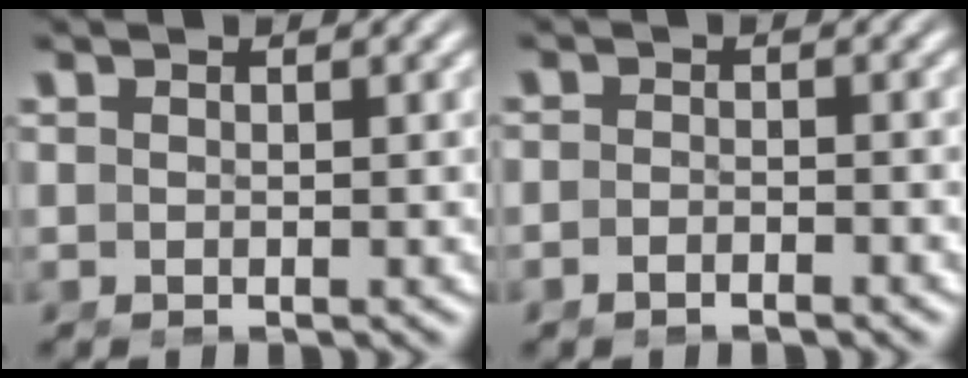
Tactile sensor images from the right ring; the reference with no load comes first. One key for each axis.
{"total": 1.5, "fx": -1.5, "fy": 0.3, "fz": 0.3, "tx": -0.011, "ty": -0.003, "tz": -0.027}